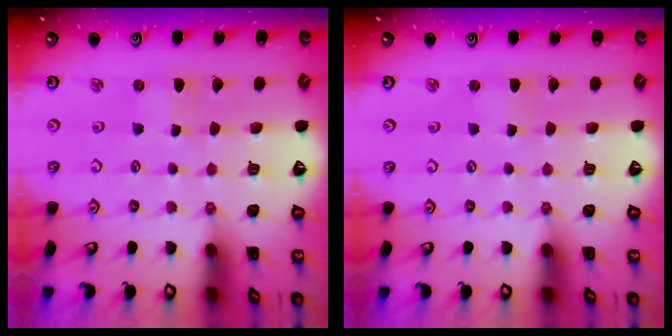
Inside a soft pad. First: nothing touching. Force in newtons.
{"total": 0.5, "press": 0.5, "slide": 0.1}